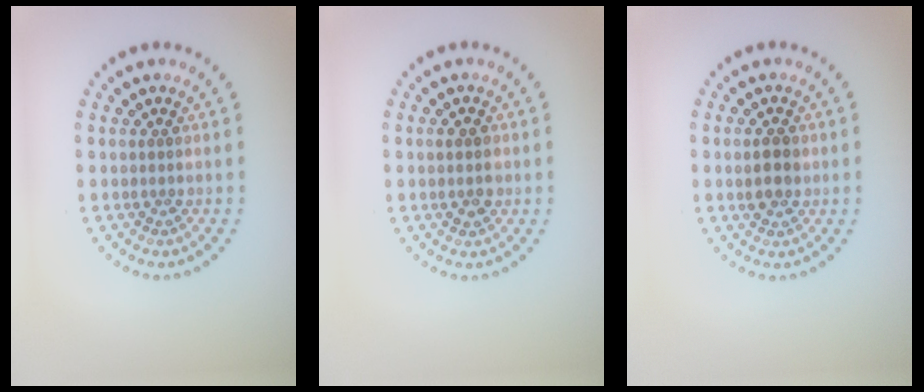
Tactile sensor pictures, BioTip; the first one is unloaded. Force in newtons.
{"total": 2.2, "press": 2.2, "slide": 0.1}
{"total": 2.2, "press": 2.2, "slide": 0.0}